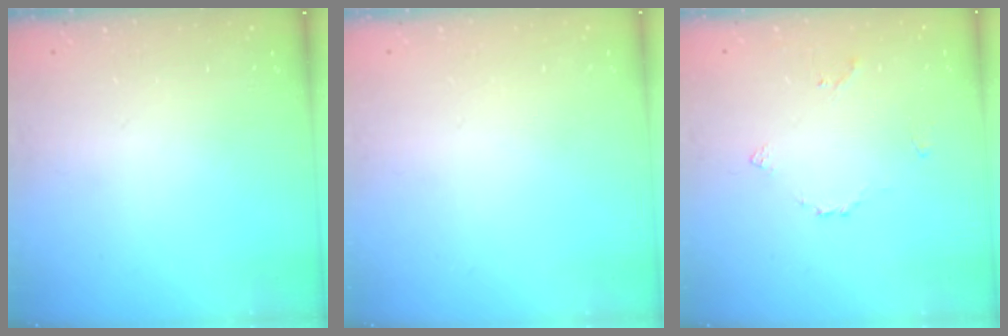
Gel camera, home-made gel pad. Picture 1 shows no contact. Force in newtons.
{"total": 1.8, "press": 1.8, "slide": 0.1}
{"total": 3.6, "press": 3.5, "slide": 0.8}